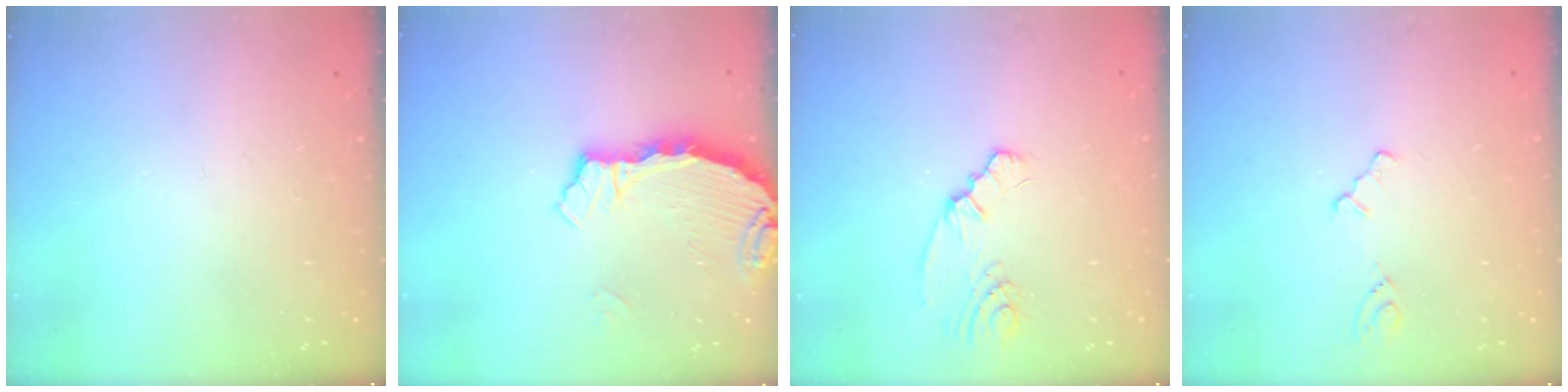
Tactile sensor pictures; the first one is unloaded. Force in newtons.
{"total": 3.3, "press": 3.2, "slide": 0.4}
{"total": 2.3, "press": 2.3, "slide": 0.5}
{"total": 2.2, "press": 2.2, "slide": 0.4}